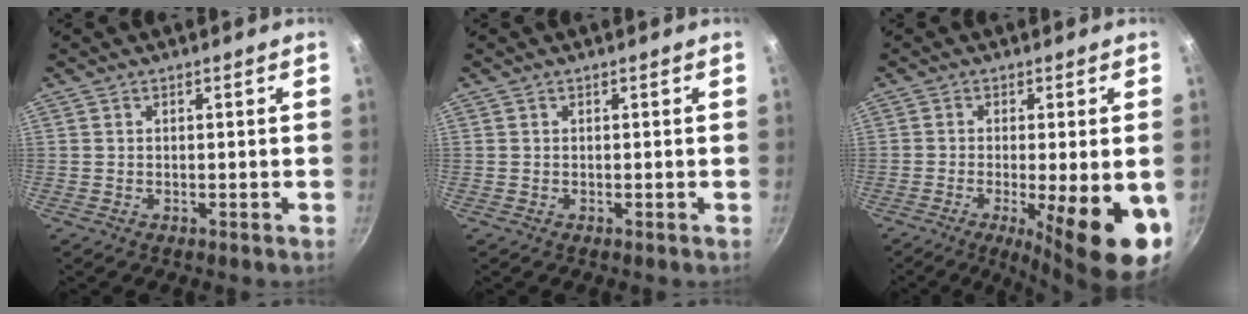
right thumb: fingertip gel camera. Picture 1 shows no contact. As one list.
[{"total": 0.0}, {"total": 16.1, "force": [-4.7, 4.3, 14.8], "torque": [-0.197, -0.008, -0.060]}]